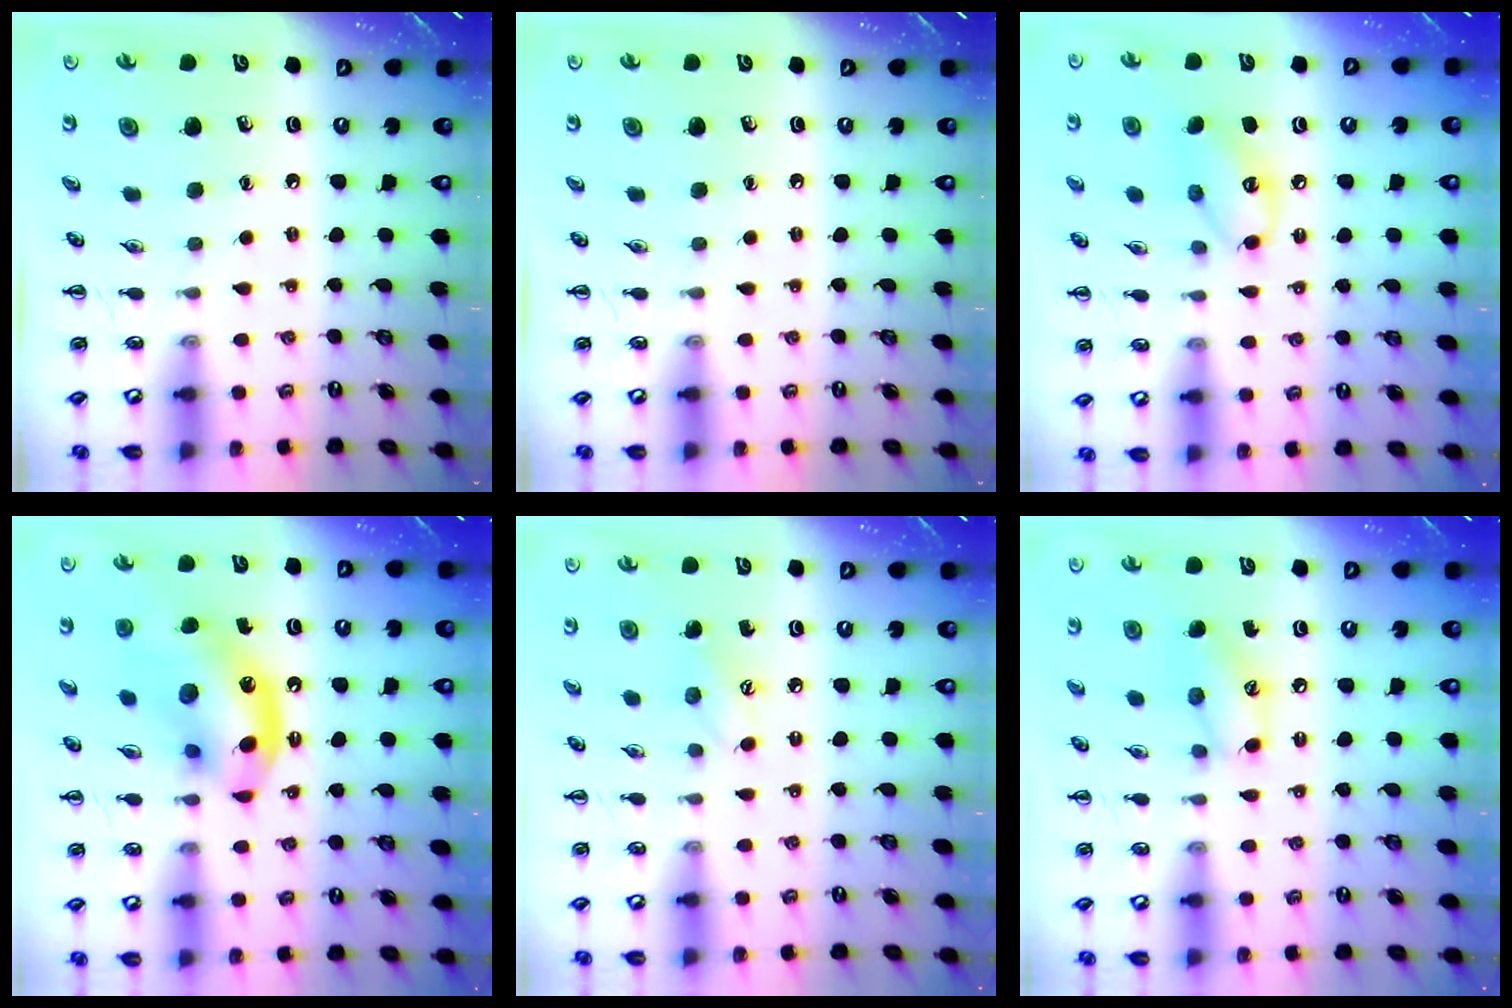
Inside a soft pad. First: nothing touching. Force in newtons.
{"total": 0.0}
{"total": 8.7, "press": 8.6, "slide": 1.1}
{"total": 14.7, "press": 14.1, "slide": 4.1}
{"total": 7.4, "press": 7.1, "slide": 1.9}
{"total": 10.3, "press": 10.1, "slide": 1.7}